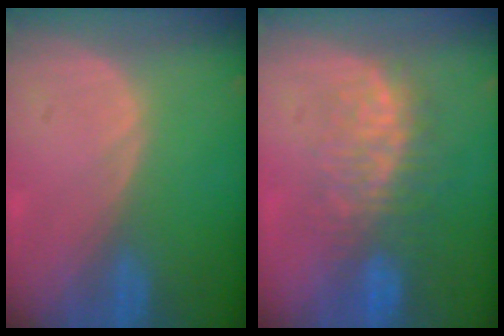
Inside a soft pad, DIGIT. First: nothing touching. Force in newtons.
{"total": 8.1, "press": 7.5, "slide": 3.1}